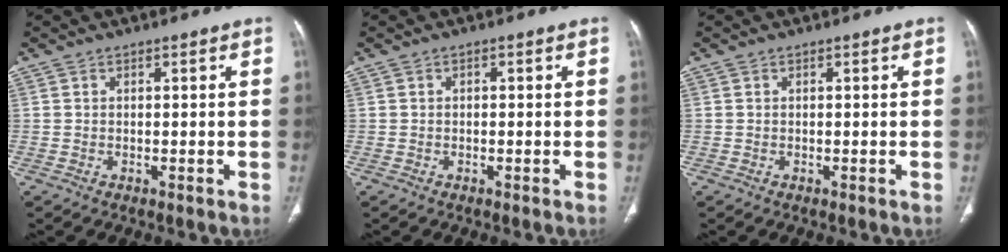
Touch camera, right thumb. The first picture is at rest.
{"total": 0.5, "force": [0.0, 0.3, 0.4], "torque": [-0.006, 0.001, -0.001]}
{"total": 0.0}